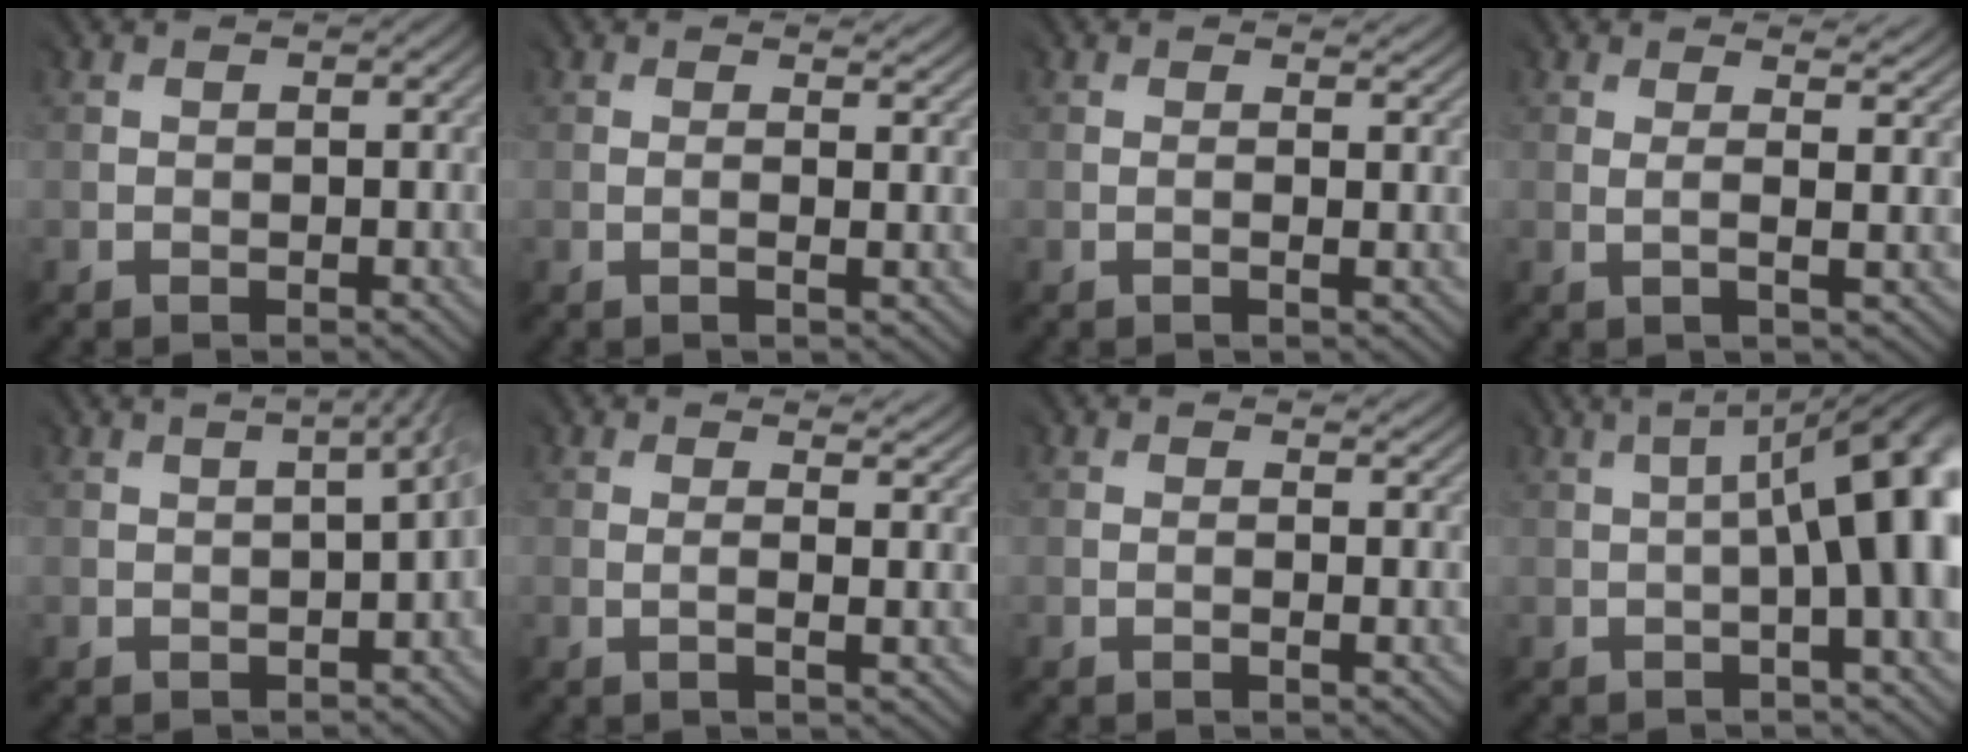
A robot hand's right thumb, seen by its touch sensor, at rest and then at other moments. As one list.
[{"total": 1.9, "force": [0.6, 0.3, 1.8], "torque": [-0.032, 0.003, 0.010]}, {"total": 1.4, "force": [0.5, 0.1, 1.3], "torque": [-0.025, 0.001, 0.008]}, {"total": 3.7, "force": [1.4, 0.8, 3.3], "torque": [-0.044, 0.008, 0.020]}, {"total": 5.6, "force": [-0.5, 2.2, 5.2], "torque": [-0.030, 0.009, -0.012]}, {"total": 2.9, "force": [0.9, 0.7, 2.7], "torque": [-0.039, 0.008, 0.012]}, {"total": 1.0, "force": [0.4, 0.0, 0.9], "torque": [-0.019, 0.000, 0.007]}, {"total": 13.9, "force": [0.6, 4.6, 13.1], "torque": [-0.138, 0.009, 0.006]}]